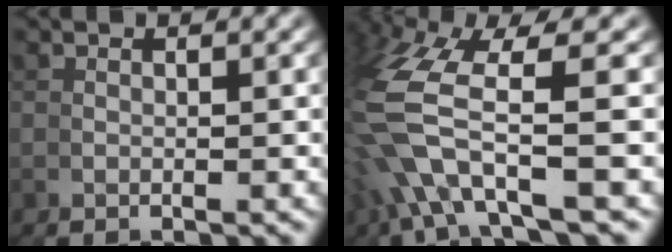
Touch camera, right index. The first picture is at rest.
{"total": 5.1, "force": [1.7, 2.9, 3.8], "torque": [-0.126, 0.013, 0.019]}